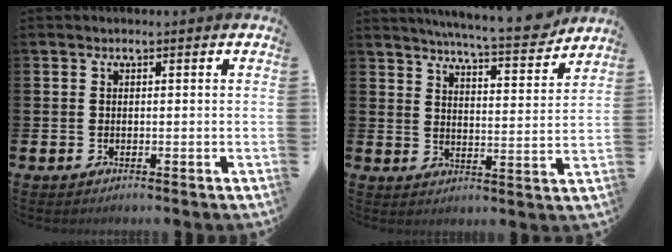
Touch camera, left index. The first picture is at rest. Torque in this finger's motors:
{"motor_torque": [0.45, -1.14, 0.81, 0.21]}